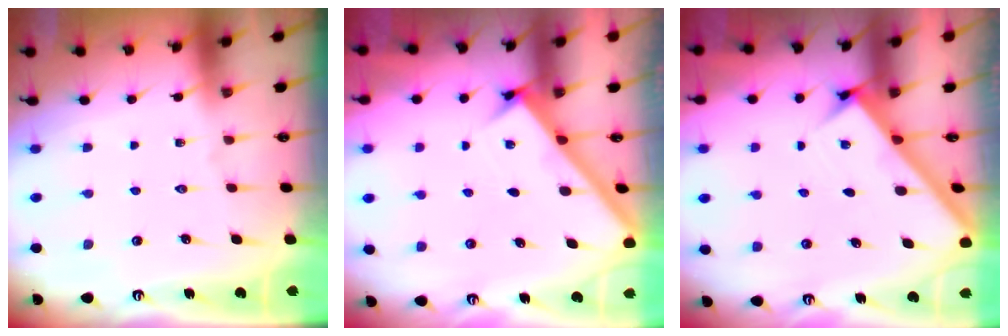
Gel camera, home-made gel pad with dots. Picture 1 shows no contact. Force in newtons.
{"total": 2.7, "press": 2.6, "slide": 0.3}
{"total": 2.7, "press": 2.7, "slide": 0.3}